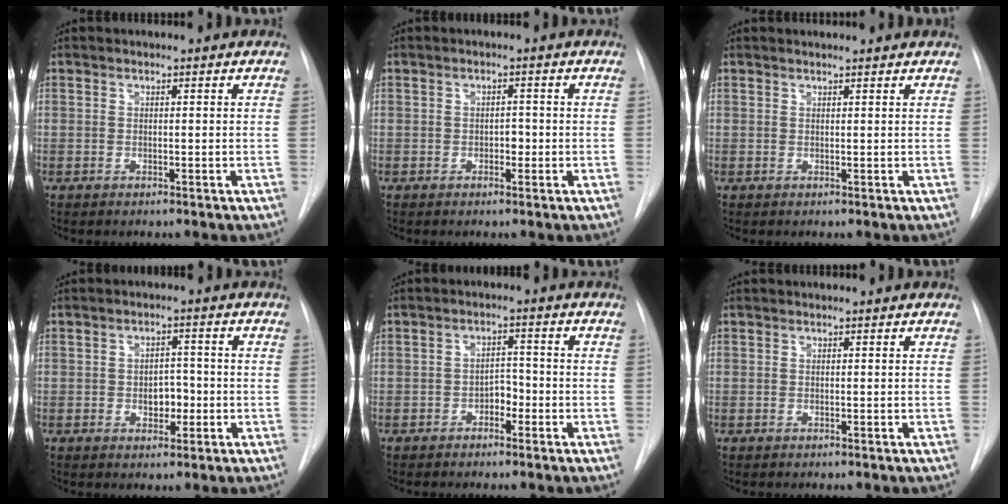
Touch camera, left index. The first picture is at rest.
{"total": 1.9, "force": [-1.5, 0.9, 0.9], "torque": [-0.010, -0.002, -0.021]}
{"total": 2.0, "force": [1.9, 0.1, 0.6], "torque": [-0.011, 0.010, 0.018]}
{"total": 4.0, "force": [-1.8, 2.3, 2.6], "torque": [-0.029, 0.000, -0.022]}
{"total": 3.3, "force": [-2.5, 1.5, 1.6], "torque": [-0.017, 0.003, -0.040]}
{"total": 0.0}